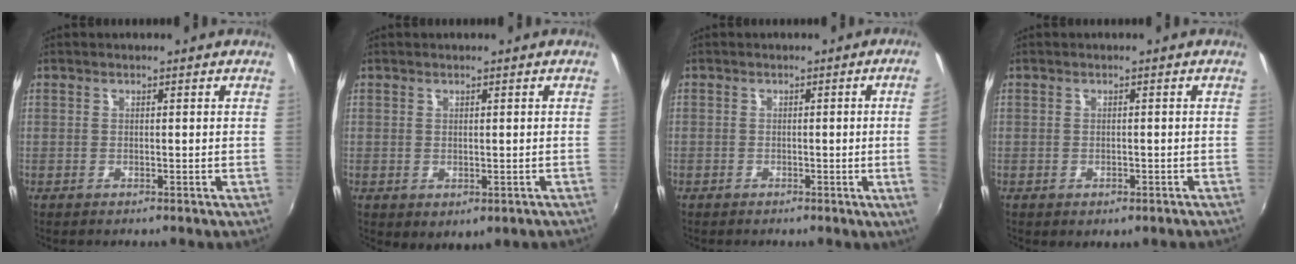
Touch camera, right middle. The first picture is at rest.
{"total": 1.9, "force": [0.1, 1.2, 1.4], "torque": [-0.022, -0.007, 0.008]}
{"total": 3.9, "force": [-0.1, -1.8, 3.4], "torque": [-0.056, -0.010, 0.004]}
{"total": 1.8, "force": [-0.9, 1.2, 0.9], "torque": [-0.016, -0.007, -0.012]}